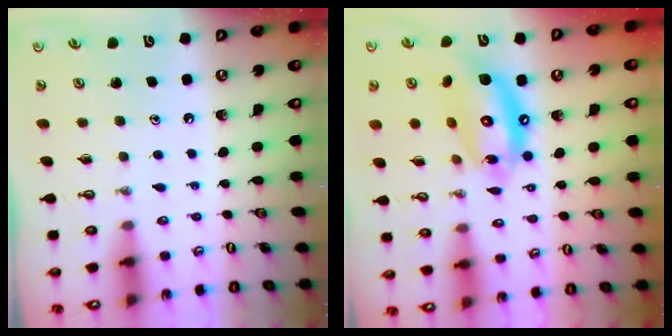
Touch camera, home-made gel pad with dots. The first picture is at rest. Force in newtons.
{"total": 14.0, "press": 13.9, "slide": 1.4}